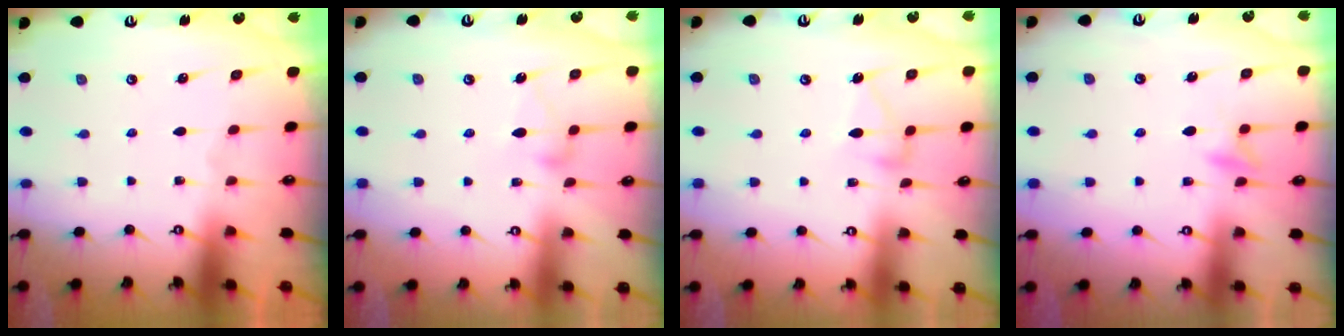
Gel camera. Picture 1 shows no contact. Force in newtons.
{"total": 6.6, "press": 6.6, "slide": 0.3}
{"total": 5.7, "press": 5.7, "slide": 0.2}
{"total": 6.0, "press": 6.0, "slide": 0.7}